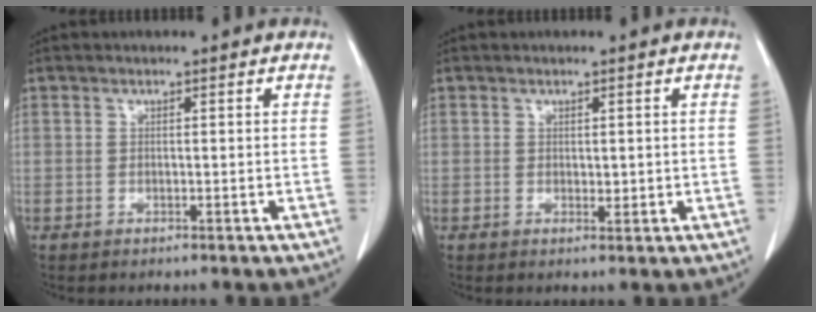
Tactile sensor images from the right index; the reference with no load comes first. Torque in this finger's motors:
{"motor_torque": [0.06, 0.01, 0.00, 0.00]}